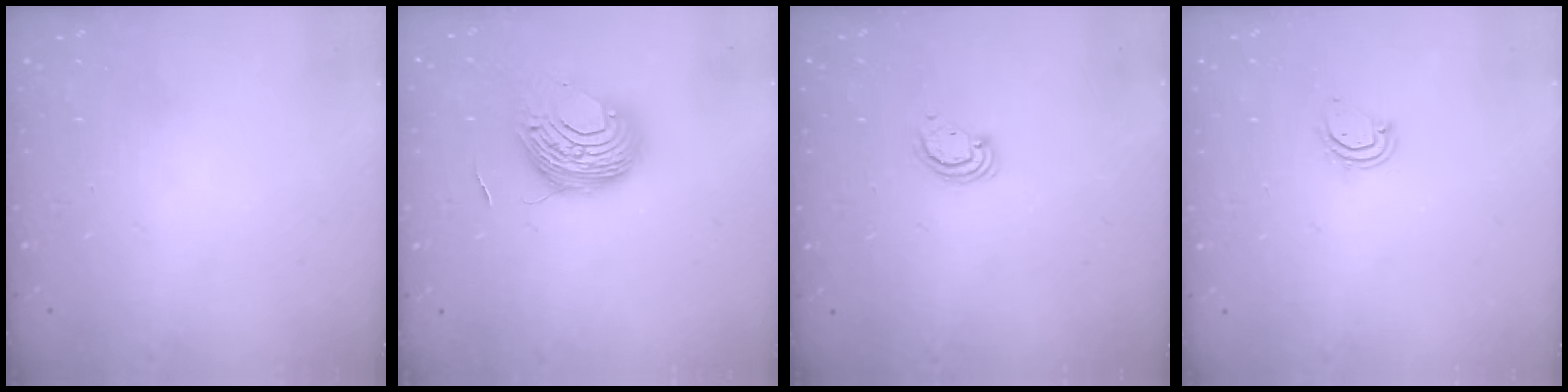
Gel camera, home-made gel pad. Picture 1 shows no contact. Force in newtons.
{"total": 10.4, "press": 10.4, "slide": 0.2}
{"total": 2.6, "press": 2.6, "slide": 0.3}
{"total": 3.6, "press": 3.6, "slide": 0.2}